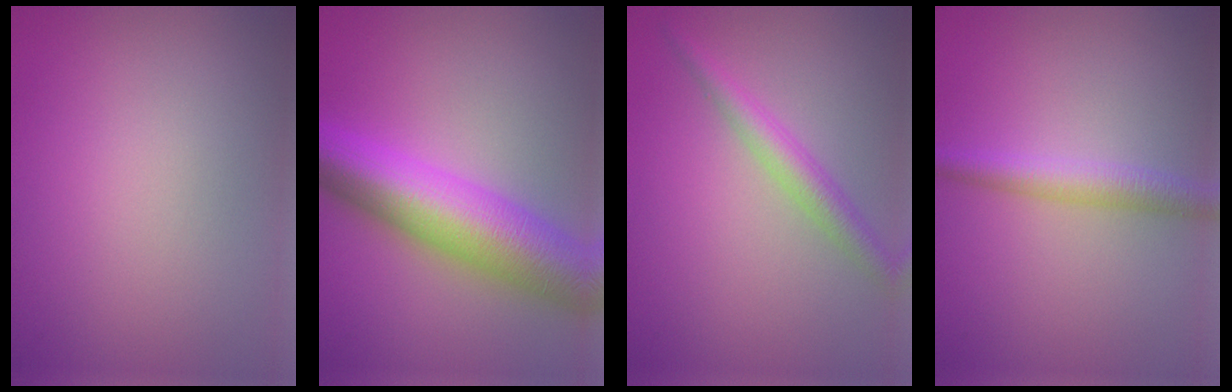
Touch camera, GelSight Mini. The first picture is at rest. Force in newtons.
{"total": 10.3, "press": 10.3, "slide": 0.2}
{"total": 2.8, "press": 2.8, "slide": 0.0}
{"total": 2.7, "press": 2.7, "slide": 0.1}